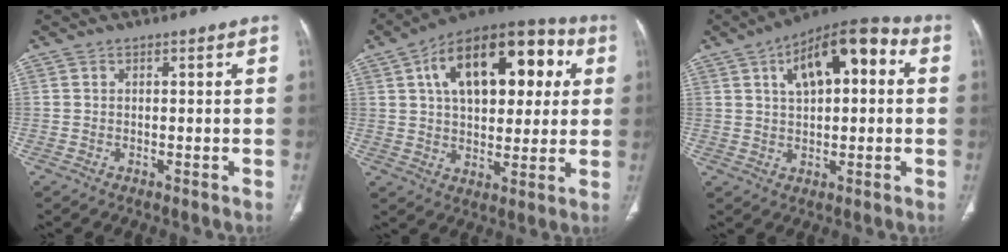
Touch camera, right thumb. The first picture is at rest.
{"total": 23.6, "force": [6.7, 12.9, 18.5], "torque": [-0.244, 0.021, 0.096]}
{"total": 15.1, "force": [4.3, 7.1, 12.6], "torque": [-0.169, 0.025, 0.059]}